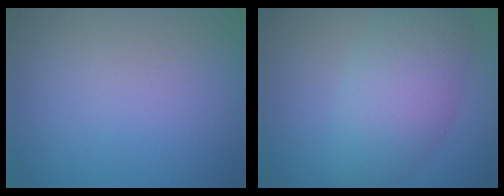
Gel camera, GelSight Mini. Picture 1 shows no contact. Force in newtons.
{"total": 5.9, "press": 5.9, "slide": 0.6}